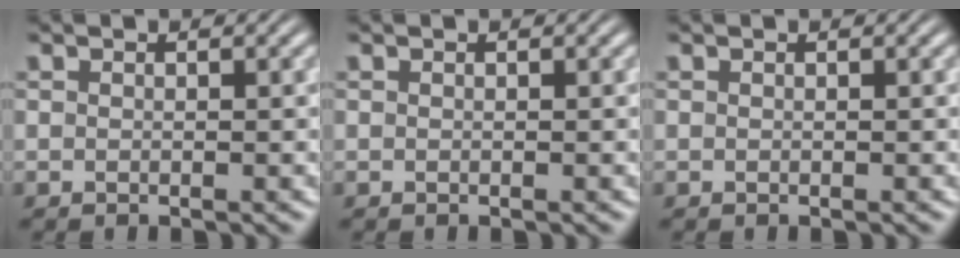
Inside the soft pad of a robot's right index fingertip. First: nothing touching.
{"total": 0.0}
{"total": 0.0}